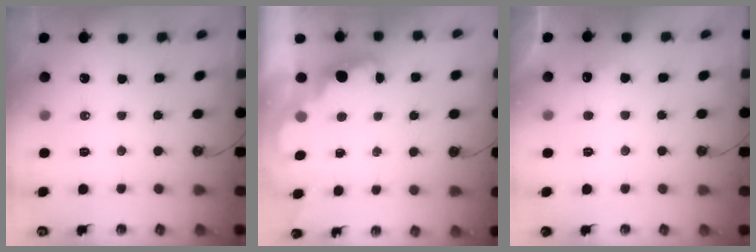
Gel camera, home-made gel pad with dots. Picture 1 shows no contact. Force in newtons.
{"total": 2.1, "press": 2.1, "slide": 0.5}
{"total": 5.8, "press": 5.6, "slide": 1.2}